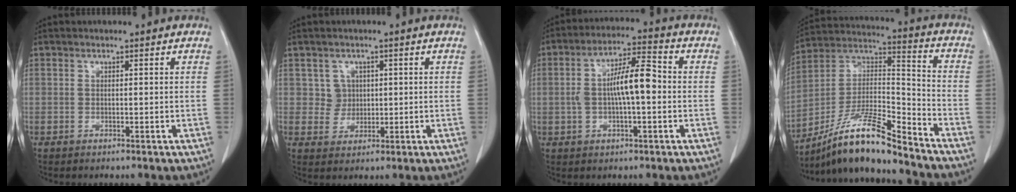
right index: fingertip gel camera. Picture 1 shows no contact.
{"total": 3.0, "force": [0.9, 2.9, 0.1], "torque": [0.006, 0.006, 0.018]}
{"total": 8.8, "force": [-0.2, 2.3, 8.5], "torque": [-0.161, 0.025, -0.004]}
{"total": 14.5, "force": [-12.1, 1.1, 7.9], "torque": [-0.144, 0.021, -0.215]}